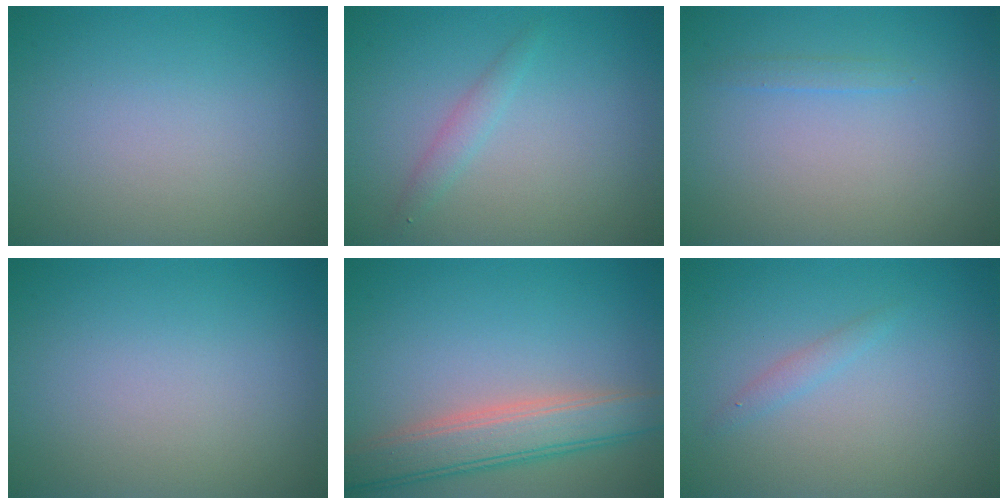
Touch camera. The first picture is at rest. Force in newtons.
{"total": 1.3, "press": 1.3, "slide": 0.0}
{"total": 0.7, "press": 0.7, "slide": 0.1}
{"total": 0.0}
{"total": 5.1, "press": 5.1, "slide": 0.3}
{"total": 0.9, "press": 0.9, "slide": 0.1}